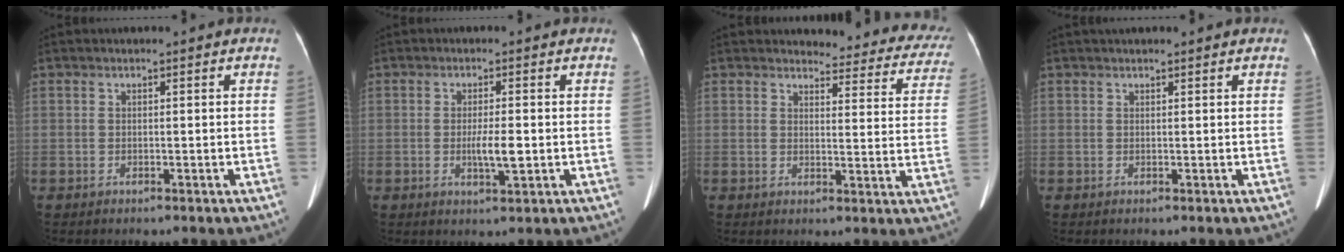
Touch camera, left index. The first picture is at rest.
{"total": 3.5, "force": [-0.4, 0.5, 3.4], "torque": [-0.062, -0.004, -0.006]}
{"total": 15.1, "force": [14.3, 3.9, 2.9], "torque": [0.012, -0.060, 0.122]}
{"total": 2.8, "force": [2.5, 0.5, 1.4], "torque": [-0.014, 0.032, 0.034]}